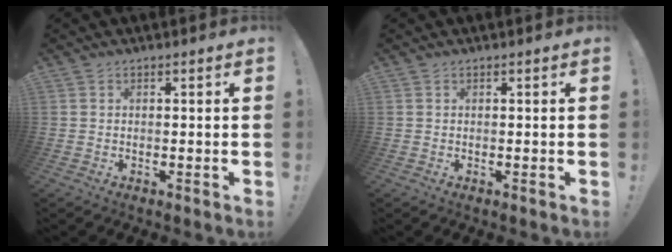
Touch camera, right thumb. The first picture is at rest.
{"total": 0.0}